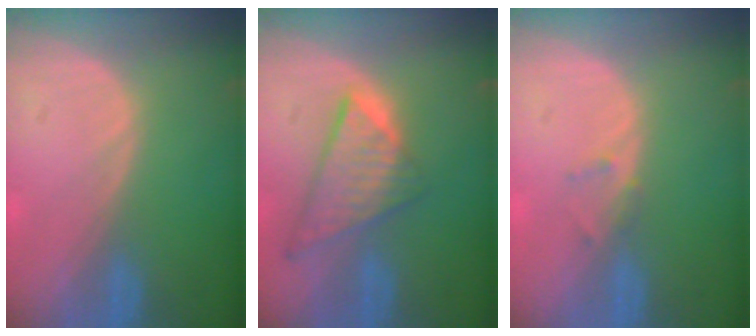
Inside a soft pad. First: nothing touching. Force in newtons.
{"total": 8.6, "press": 7.4, "slide": 4.4}
{"total": 1.3, "press": 1.1, "slide": 0.8}